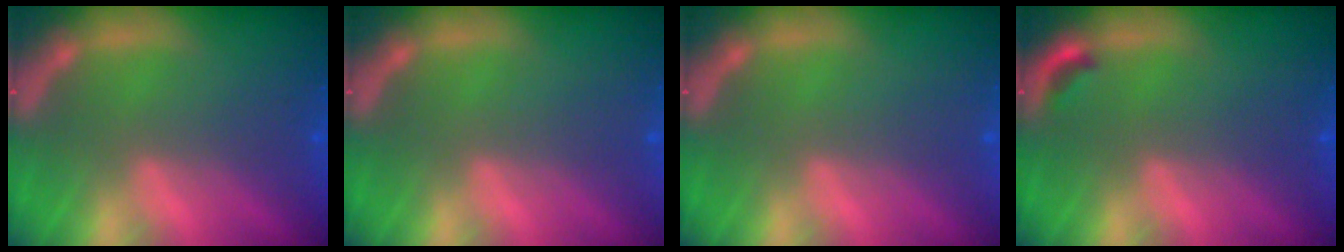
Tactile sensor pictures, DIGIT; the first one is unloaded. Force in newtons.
{"total": 0.0}
{"total": 0.0}
{"total": 0.9}